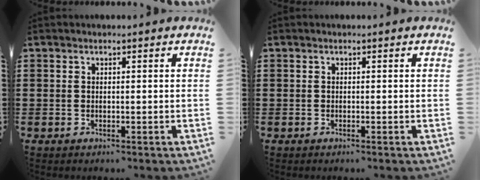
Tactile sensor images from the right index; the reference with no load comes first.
{"total": 0.0}